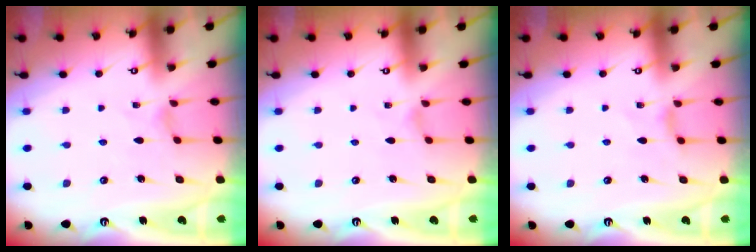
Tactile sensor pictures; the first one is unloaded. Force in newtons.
{"total": 0.0}
{"total": 2.1, "press": 2.1, "slide": 0.4}